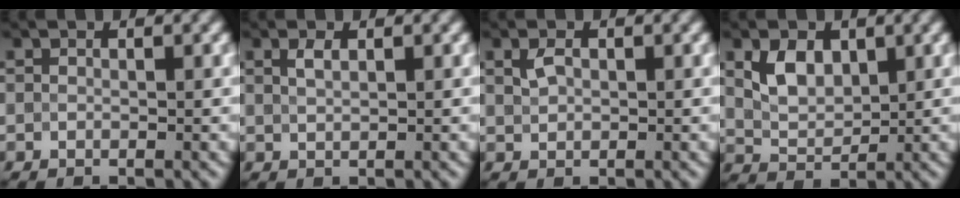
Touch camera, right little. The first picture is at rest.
{"total": 1.2, "force": [0.6, 0.5, 0.9], "torque": [-0.020, 0.001, 0.015]}
{"total": 1.4, "force": [0.5, 0.9, 0.9], "torque": [-0.019, 0.002, 0.012]}
{"total": 3.4, "force": [1.4, 2.3, 2.2], "torque": [-0.044, -0.001, 0.028]}